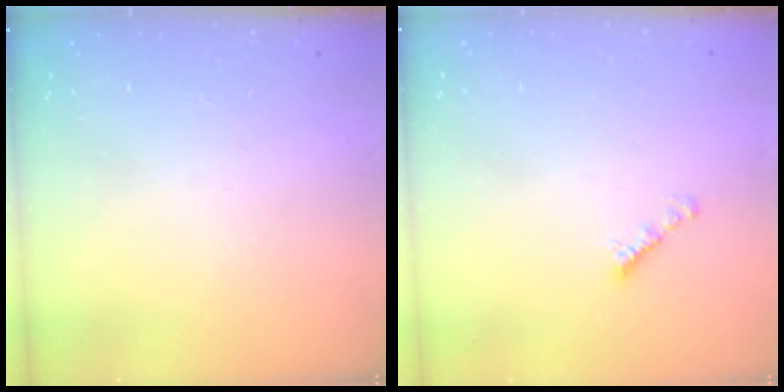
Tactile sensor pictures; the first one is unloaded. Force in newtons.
{"total": 2.2, "press": 2.1, "slide": 0.7}